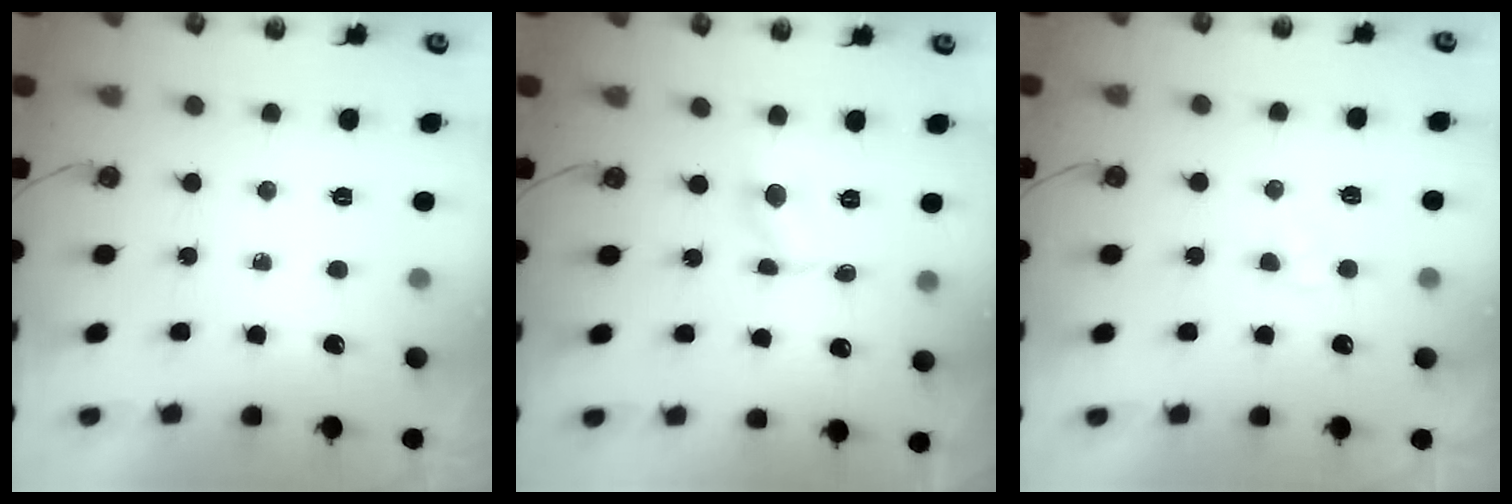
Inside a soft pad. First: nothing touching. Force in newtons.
{"total": 2.3, "press": 2.3, "slide": 0.2}
{"total": 4.0, "press": 3.9, "slide": 0.4}